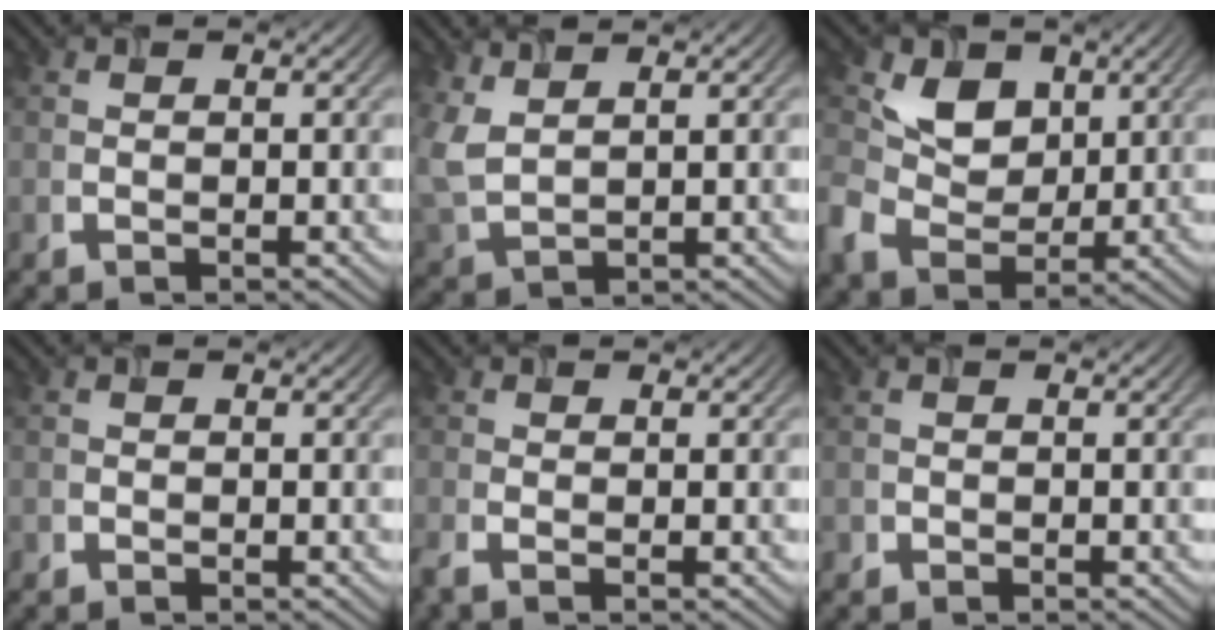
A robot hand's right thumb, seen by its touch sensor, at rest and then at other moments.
{"total": 4.9, "force": [2.7, 2.3, 3.3], "torque": [-0.104, 0.002, 0.058]}
{"total": 6.9, "force": [1.8, 5.5, 3.7], "torque": [-0.096, -0.006, 0.025]}
{"total": 0.7, "force": [-0.3, 0.6, -0.1], "torque": [0.004, -0.004, -0.008]}
{"total": 1.5, "force": [-1.1, 0.4, 1.0], "torque": [-0.033, -0.007, -0.027]}
{"total": 0.8, "force": [-0.4, 0.7, 0.0], "torque": [0.005, -0.004, -0.010]}